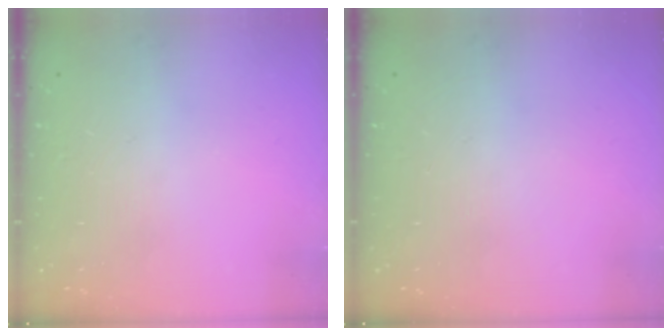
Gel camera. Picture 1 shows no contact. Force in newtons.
{"total": 0.0}